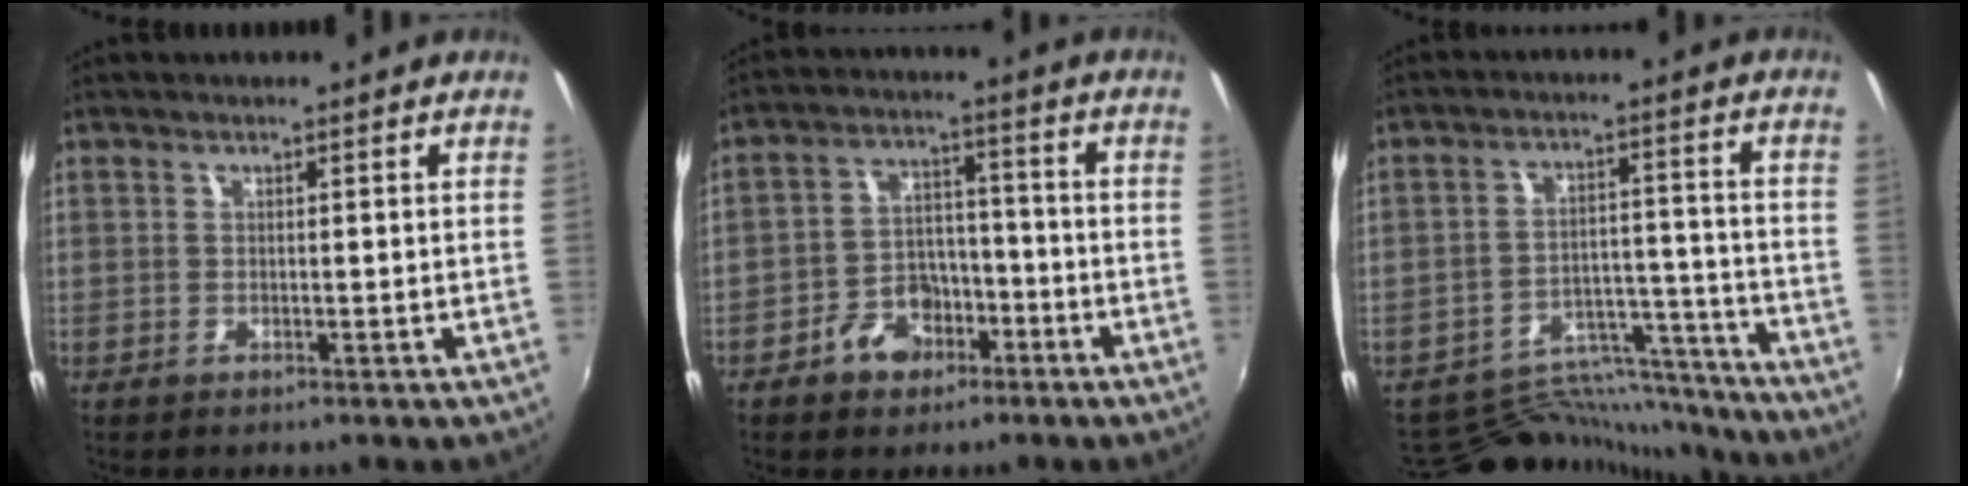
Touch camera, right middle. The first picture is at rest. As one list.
[{"total": 7.9, "force": [-4.8, 5.3, 3.4], "torque": [-0.071, 0.023, -0.071]}, {"total": 15.2, "force": [-14.8, 3.5, 1.5], "torque": [-0.032, 0.042, -0.217]}]